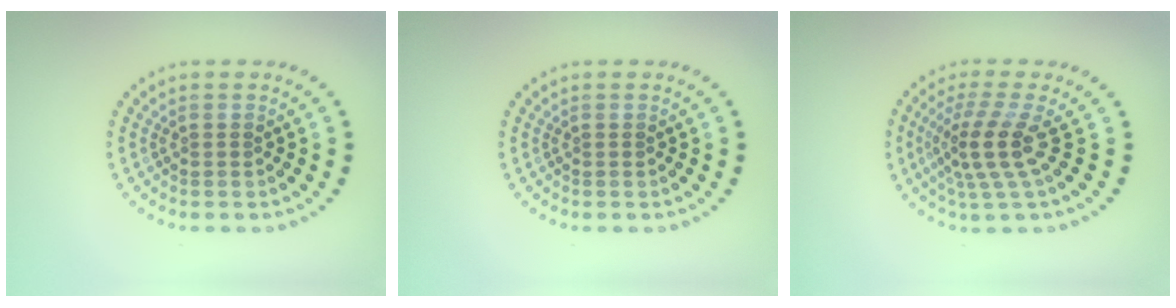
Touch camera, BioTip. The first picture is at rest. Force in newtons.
{"total": 0.0}
{"total": 3.9, "press": 2.8, "slide": 2.8}